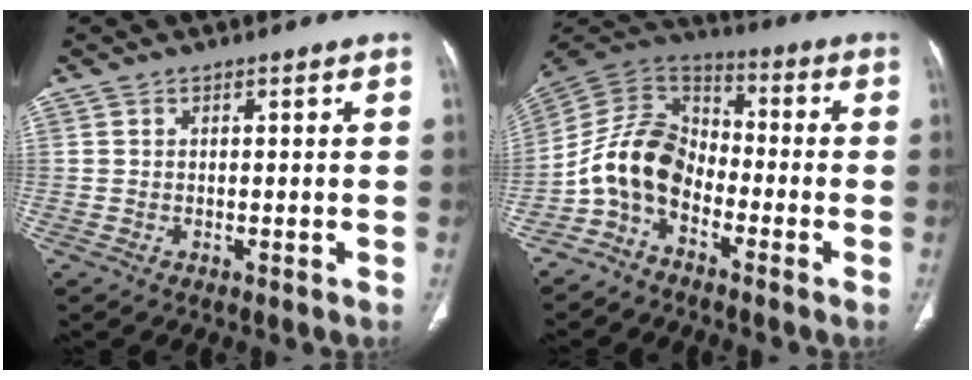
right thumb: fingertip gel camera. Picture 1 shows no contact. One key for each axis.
{"total": 11.9, "fx": -4.9, "fy": 8.1, "fz": 7.2, "tx": -0.133, "ty": 0.070, "tz": -0.112}